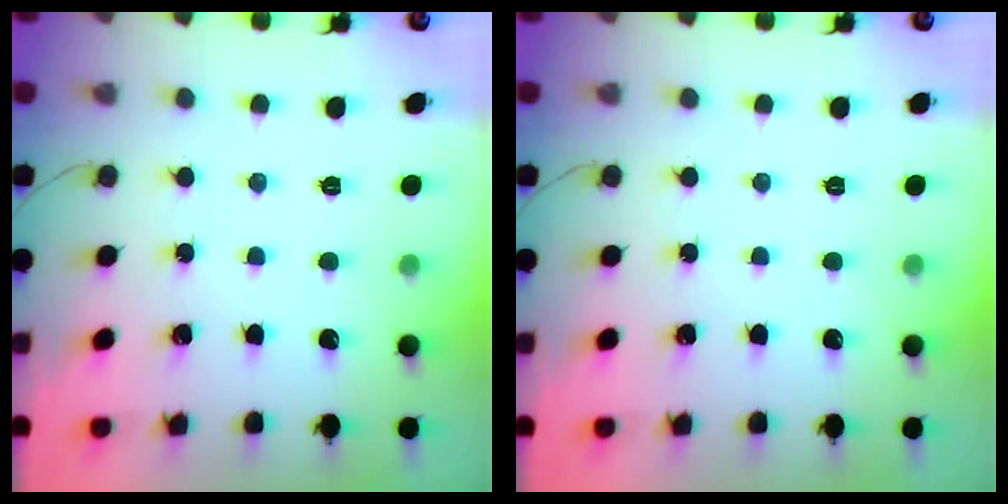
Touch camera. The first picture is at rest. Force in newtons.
{"total": 0.0}